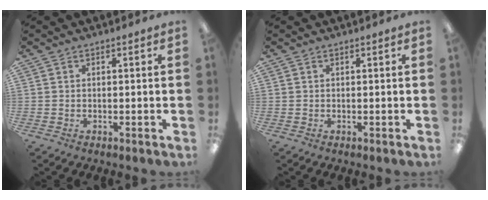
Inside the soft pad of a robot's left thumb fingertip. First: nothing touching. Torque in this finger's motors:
{"motor_torque": [-0.13, 0.13, -0.14, 0.11, 0.00]}